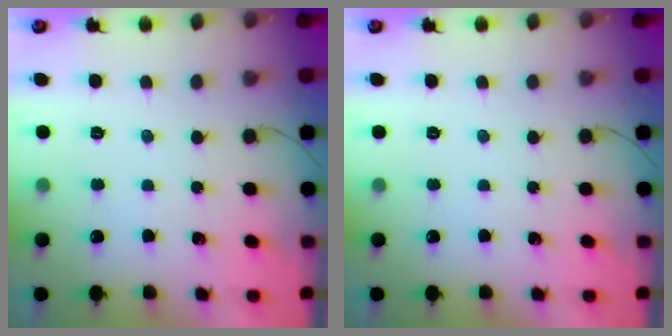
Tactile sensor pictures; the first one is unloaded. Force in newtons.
{"total": 0.0}